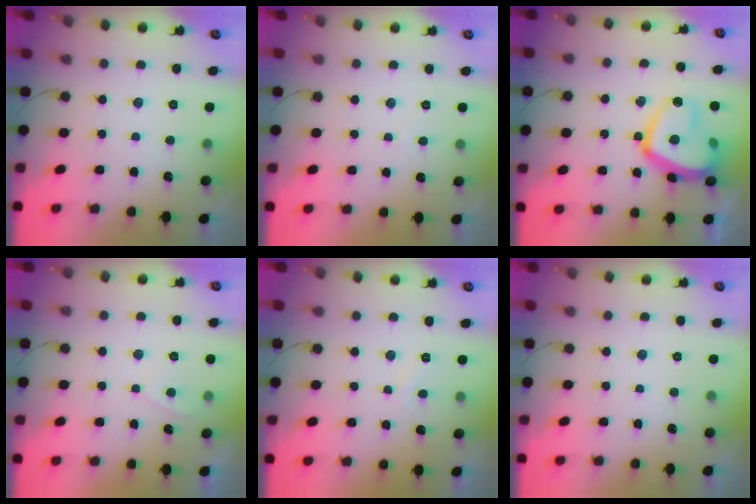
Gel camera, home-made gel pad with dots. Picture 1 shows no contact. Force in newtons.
{"total": 2.7, "press": 2.7, "slide": 0.2}
{"total": 17.9, "press": 17.8, "slide": 1.8}
{"total": 2.3, "press": 2.3, "slide": 0.2}
{"total": 2.1, "press": 2.0, "slide": 0.5}
{"total": 0.0}